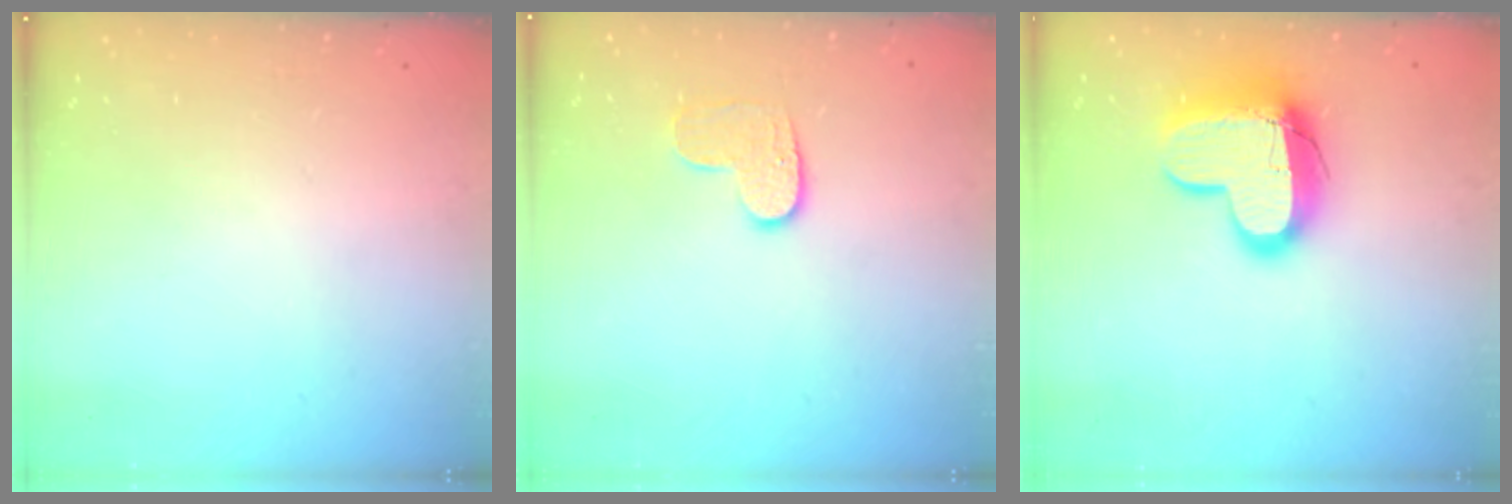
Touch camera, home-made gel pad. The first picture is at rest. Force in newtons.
{"total": 7.0, "press": 7.0, "slide": 0.2}
{"total": 15.2, "press": 15.2, "slide": 1.4}